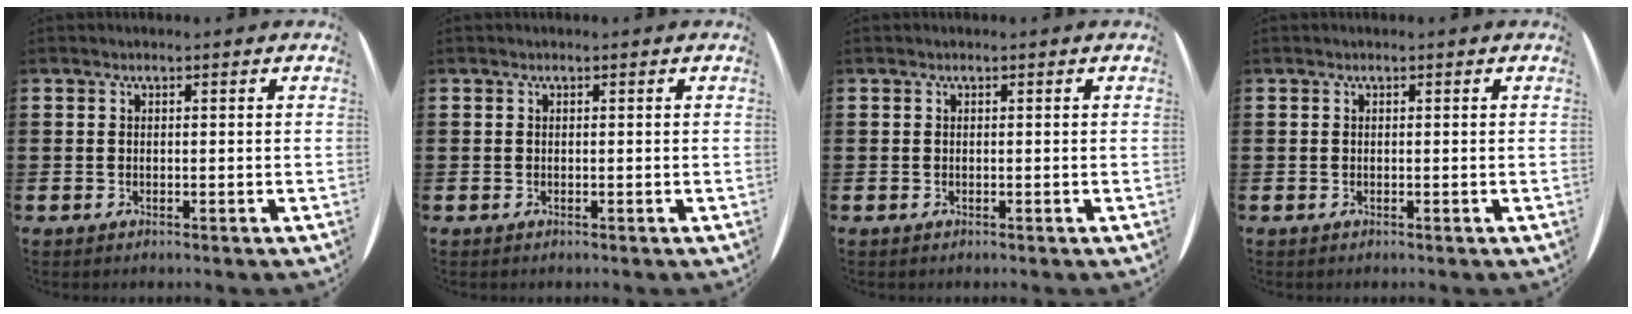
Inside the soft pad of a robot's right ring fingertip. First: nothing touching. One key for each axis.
{"total": 0.0}
{"total": 0.0}
{"total": 0.0}